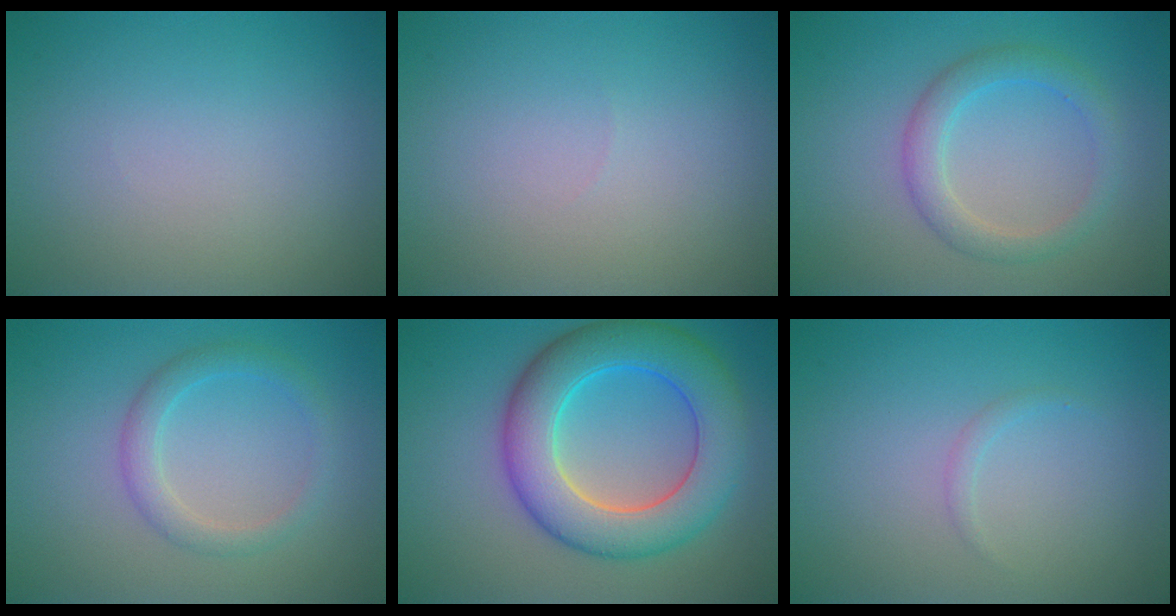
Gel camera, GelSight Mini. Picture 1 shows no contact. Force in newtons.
{"total": 0.0}
{"total": 2.9, "press": 2.9, "slide": 0.1}
{"total": 2.5, "press": 2.4, "slide": 0.2}
{"total": 8.8, "press": 8.8, "slide": 0.3}
{"total": 0.7, "press": 0.7, "slide": 0.1}